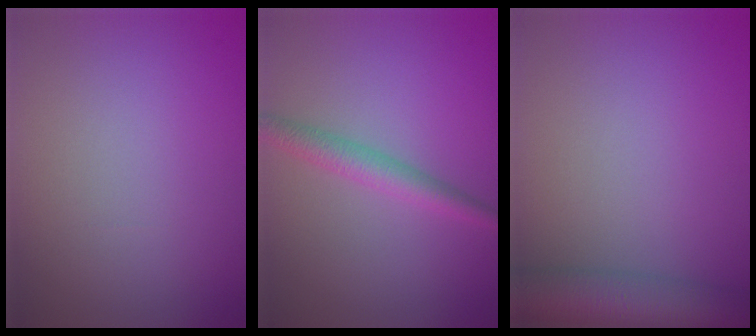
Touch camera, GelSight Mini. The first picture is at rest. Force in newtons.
{"total": 2.5, "press": 2.5, "slide": 0.1}
{"total": 7.2, "press": 7.2, "slide": 0.4}